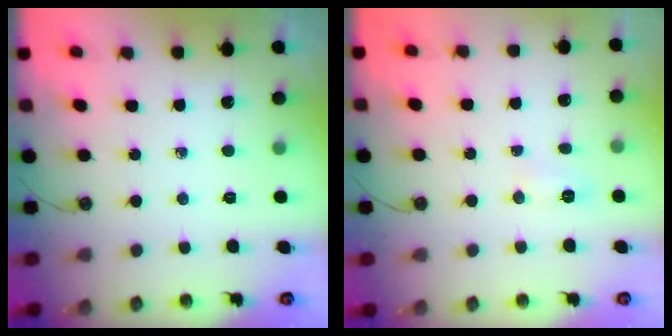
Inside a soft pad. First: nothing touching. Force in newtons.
{"total": 6.1, "press": 6.1, "slide": 0.6}